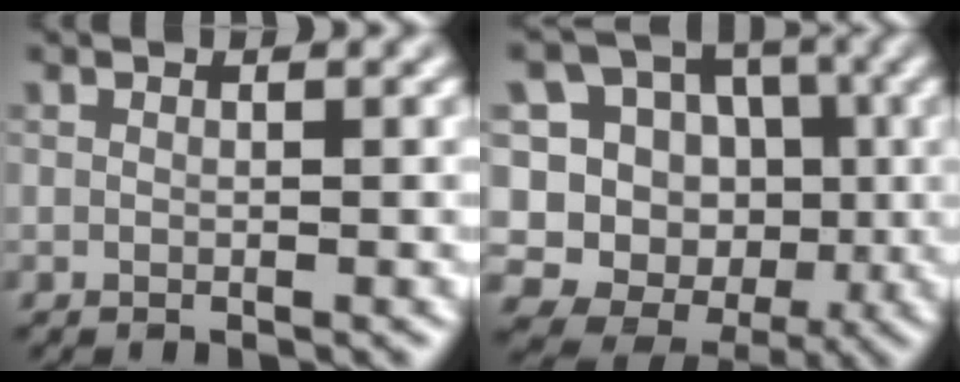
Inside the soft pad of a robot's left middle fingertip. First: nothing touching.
{"total": 12.6, "force": [-0.7, 11.9, 4.1], "torque": [-0.130, 0.040, -0.023]}